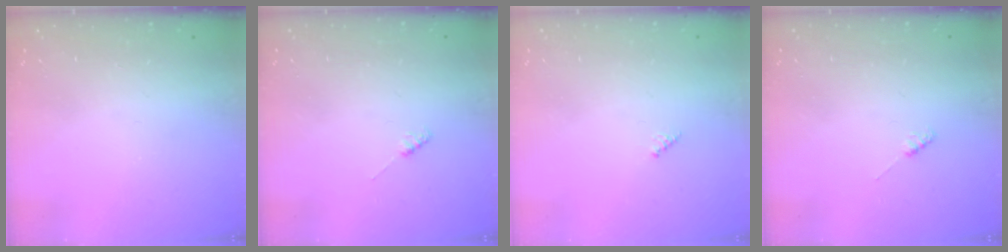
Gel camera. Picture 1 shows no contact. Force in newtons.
{"total": 2.3, "press": 2.3, "slide": 0.3}
{"total": 2.0, "press": 2.0, "slide": 0.2}
{"total": 2.3, "press": 2.3, "slide": 0.3}